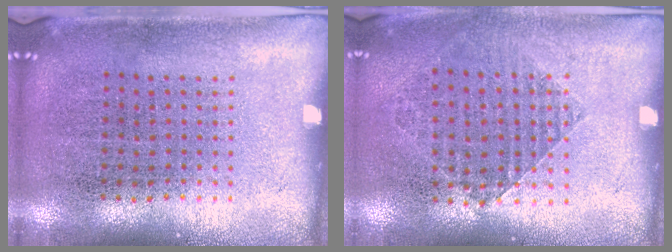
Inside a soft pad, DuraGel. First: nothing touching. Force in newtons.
{"total": 0.9, "press": 0.9, "slide": 0.2}